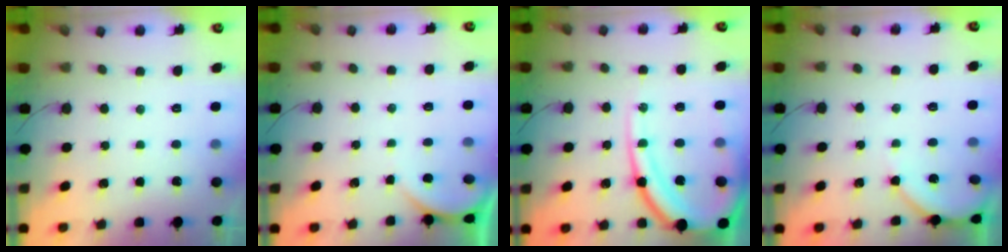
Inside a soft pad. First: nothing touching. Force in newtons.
{"total": 1.6, "press": 1.6, "slide": 0.2}
{"total": 18.6, "press": 18.5, "slide": 2.0}
{"total": 3.9, "press": 3.9, "slide": 0.4}